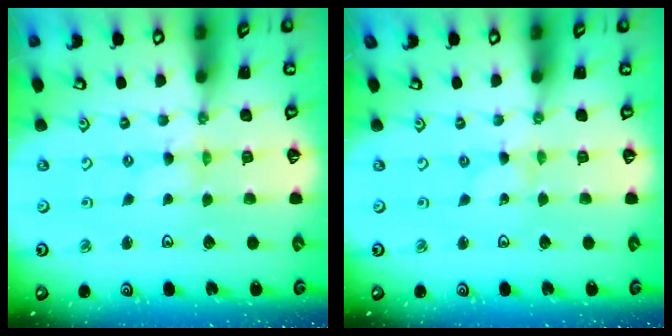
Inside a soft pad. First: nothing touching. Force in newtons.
{"total": 0.0}